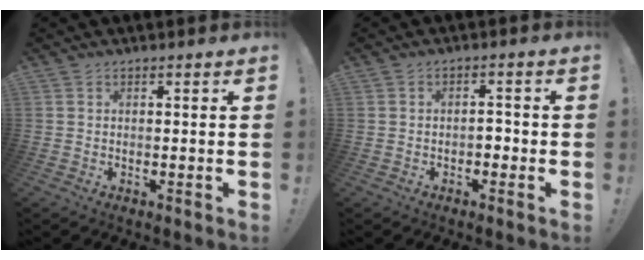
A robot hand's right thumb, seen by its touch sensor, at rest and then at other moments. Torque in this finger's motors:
{"motor_torque": [0.08, 0.12, 0.24, -0.28, 0.01]}